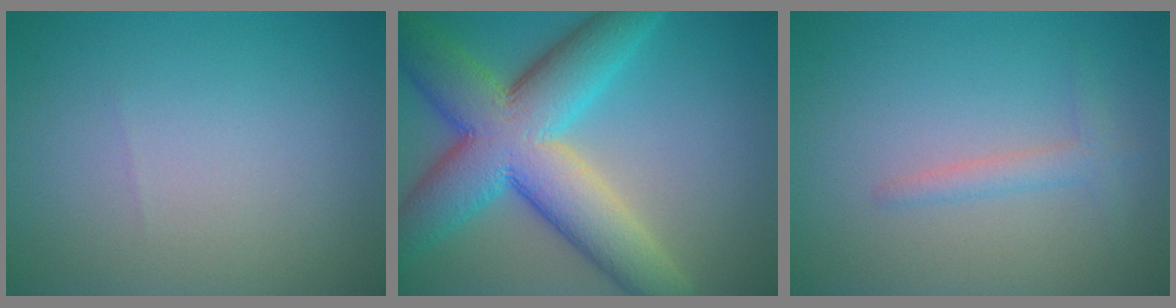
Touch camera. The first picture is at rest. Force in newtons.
{"total": 12.0, "press": 12.0, "slide": 0.2}
{"total": 1.6, "press": 1.6, "slide": 0.1}